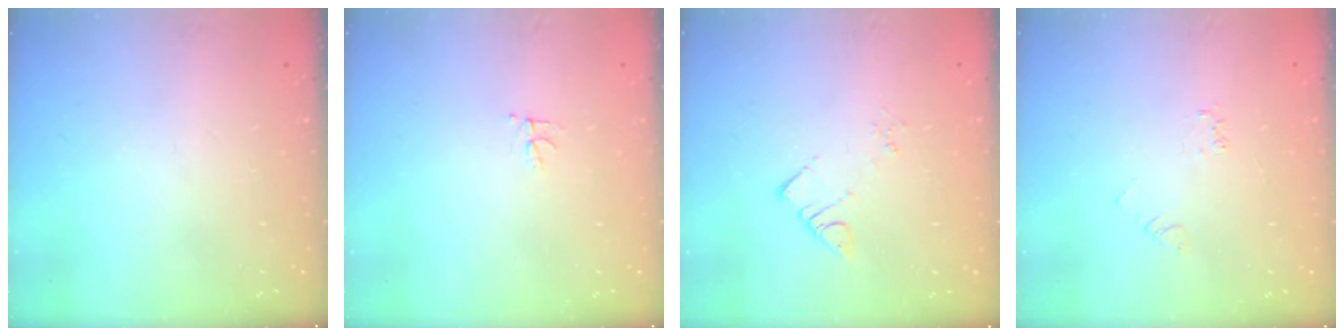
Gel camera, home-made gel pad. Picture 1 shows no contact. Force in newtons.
{"total": 2.8, "press": 2.8, "slide": 0.2}
{"total": 3.0, "press": 3.0, "slide": 0.4}
{"total": 2.3, "press": 2.3, "slide": 0.4}